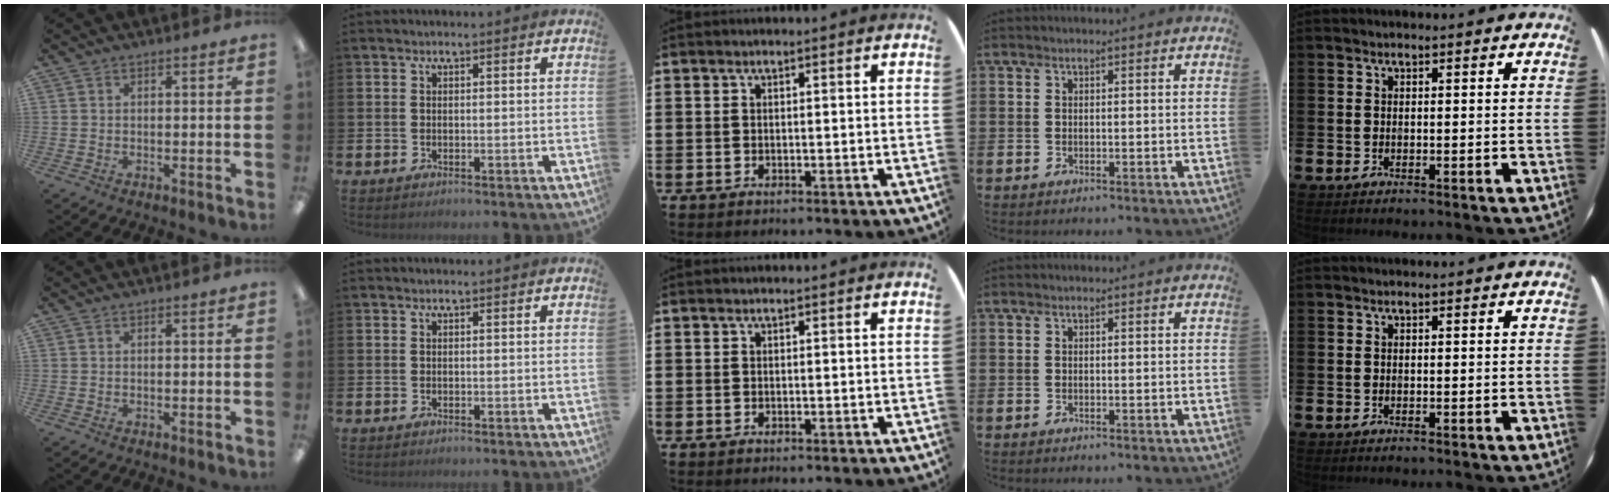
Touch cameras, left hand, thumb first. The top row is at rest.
{}